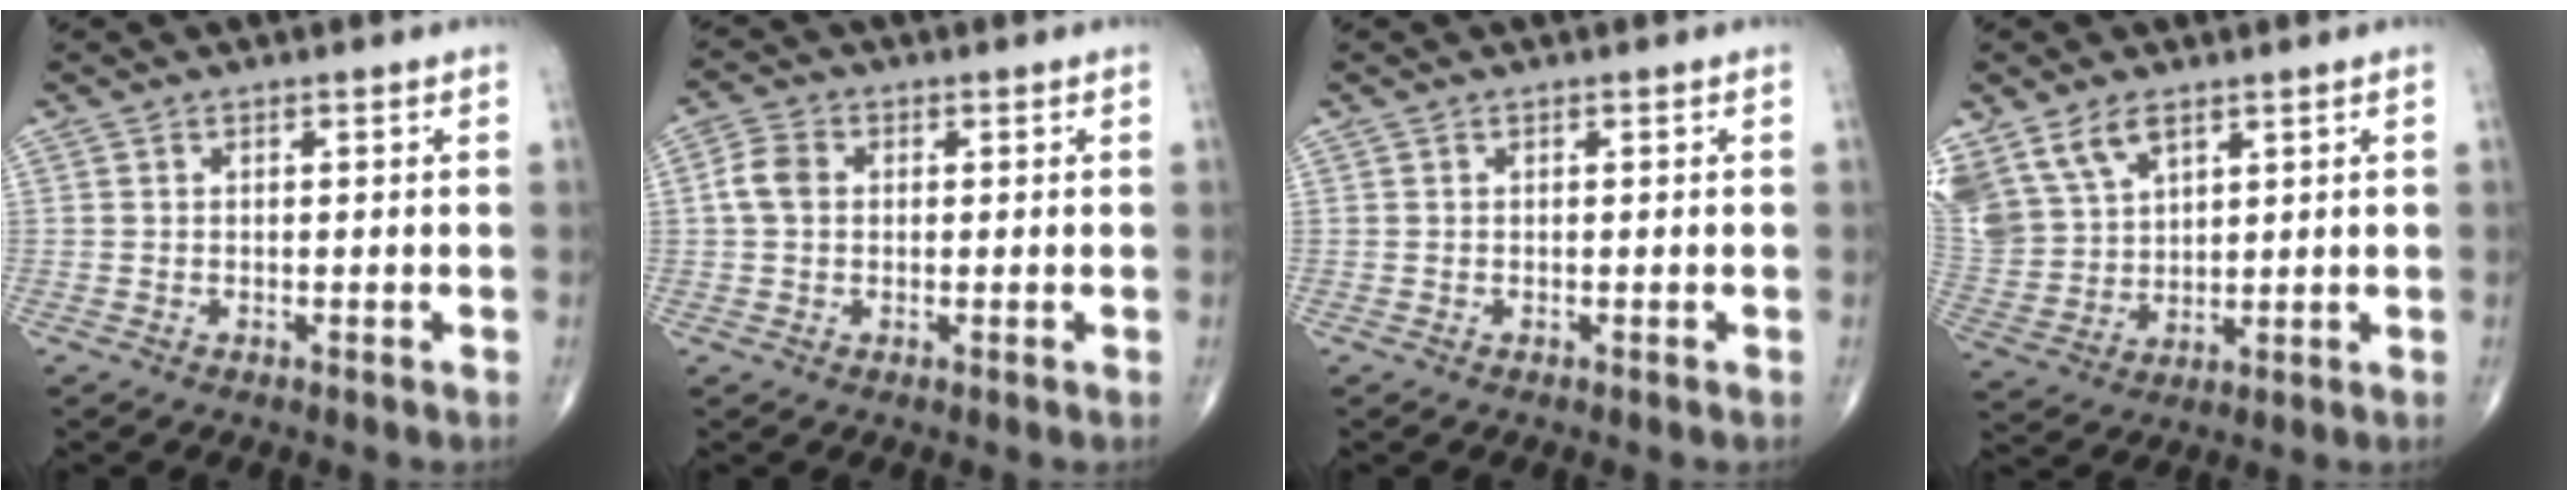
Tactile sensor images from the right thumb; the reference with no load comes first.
{"total": 4.3, "force": [0.4, 3.3, 2.7], "torque": [-0.054, 0.011, 0.002]}
{"total": 0.0}
{"total": 13.1, "force": [7.8, 7.9, 7.0], "torque": [-0.150, -0.012, 0.170]}